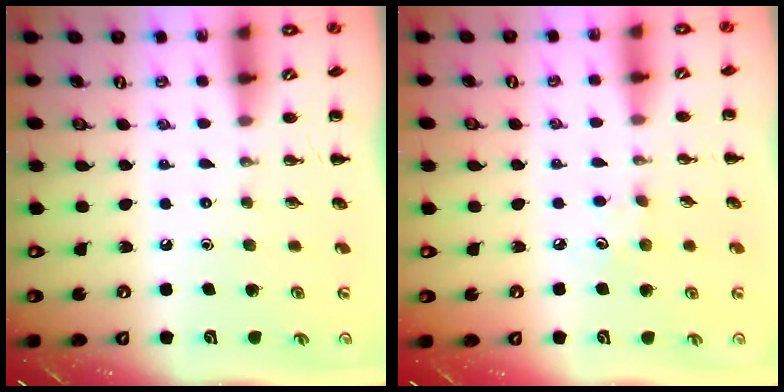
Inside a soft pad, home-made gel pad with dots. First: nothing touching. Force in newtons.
{"total": 5.4, "press": 5.2, "slide": 1.3}